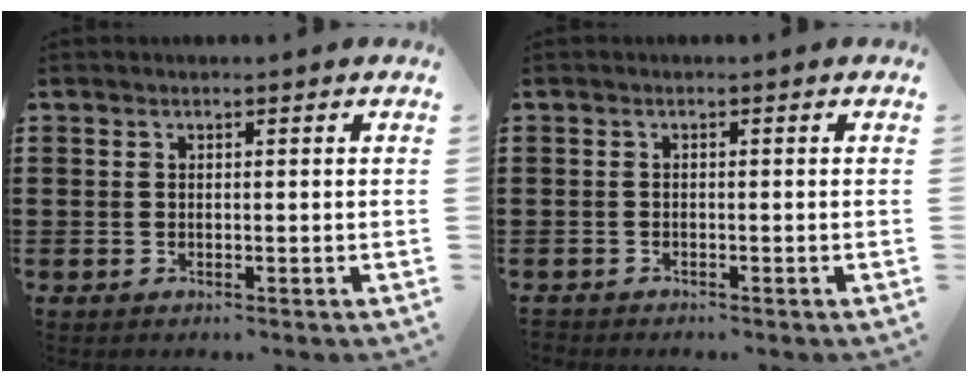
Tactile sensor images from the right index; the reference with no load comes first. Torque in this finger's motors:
{"motor_torque": [-2.14, 0.00, -1.05, -0.21]}